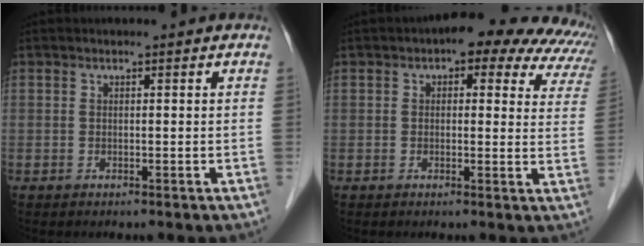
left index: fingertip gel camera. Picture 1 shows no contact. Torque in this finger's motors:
{"motor_torque": [1.19, -0.95, 0.43, 0.04]}